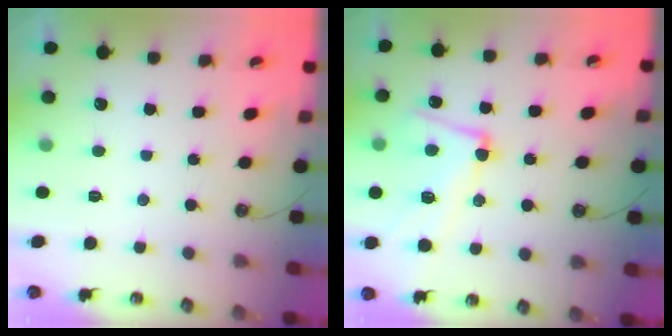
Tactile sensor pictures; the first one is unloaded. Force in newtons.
{"total": 7.3, "press": 7.1, "slide": 1.8}